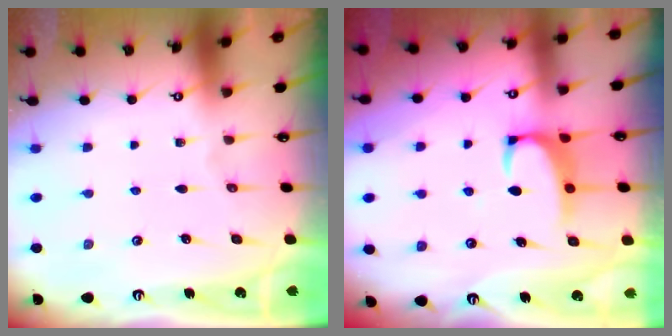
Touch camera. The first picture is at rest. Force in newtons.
{"total": 2.6, "press": 2.5, "slide": 0.7}